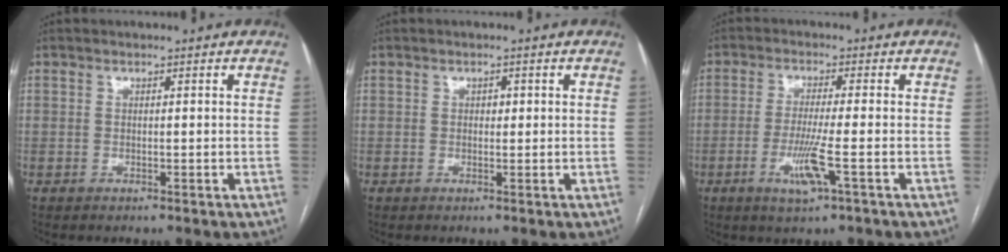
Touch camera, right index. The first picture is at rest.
{"total": 1.0, "force": [0.2, 0.7, 0.7], "torque": [-0.010, 0.003, 0.003]}
{"total": 6.2, "force": [-2.4, -0.2, 5.7], "torque": [-0.114, -0.016, -0.044]}